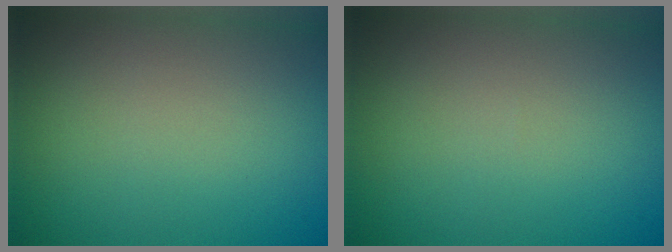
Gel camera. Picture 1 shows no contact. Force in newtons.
{"total": 0.0}